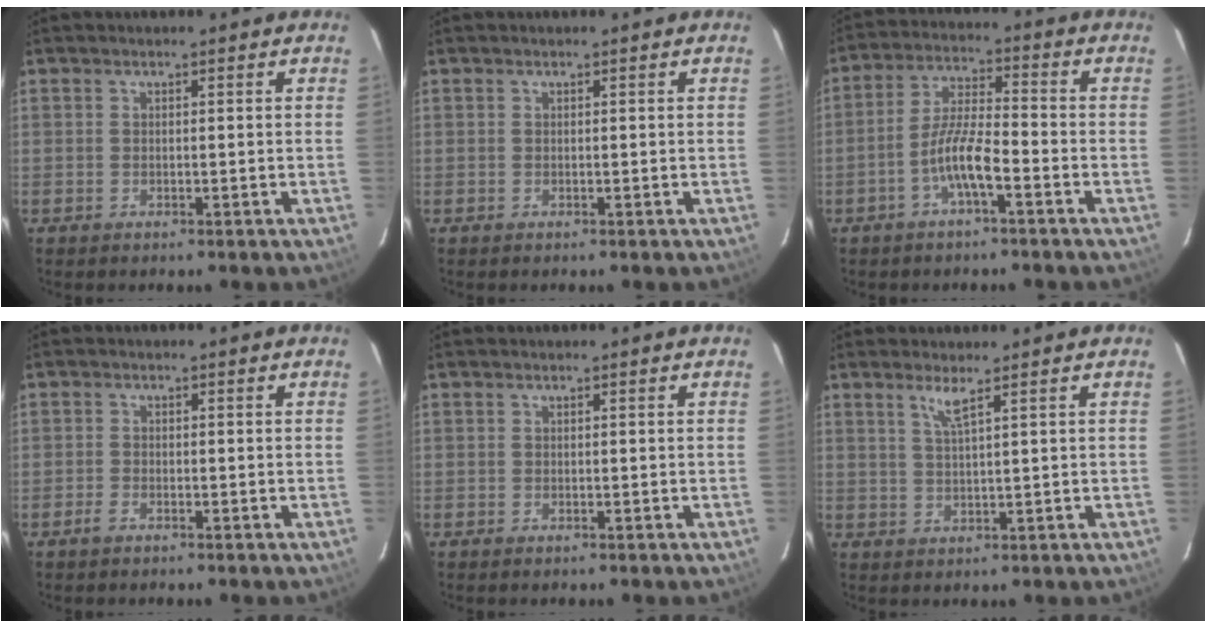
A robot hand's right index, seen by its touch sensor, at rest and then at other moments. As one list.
[{"total": 0.0}, {"total": 7.3, "force": [-3.7, 1.1, 6.2], "torque": [-0.129, 0.009, -0.070]}, {"total": 1.6, "force": [-1.2, 0.6, 0.8], "torque": [-0.020, 0.000, -0.027]}, {"total": 0.0}, {"total": 2.7, "force": [1.7, -0.4, 2.0], "torque": [-0.043, -0.005, 0.033]}]